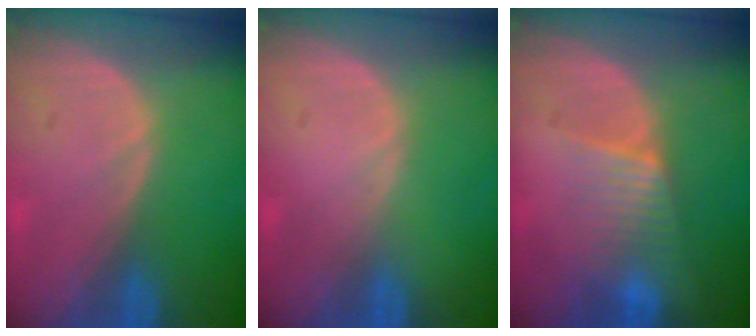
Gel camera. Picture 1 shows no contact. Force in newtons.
{"total": 0.0}
{"total": 4.7, "press": 4.6, "slide": 0.7}